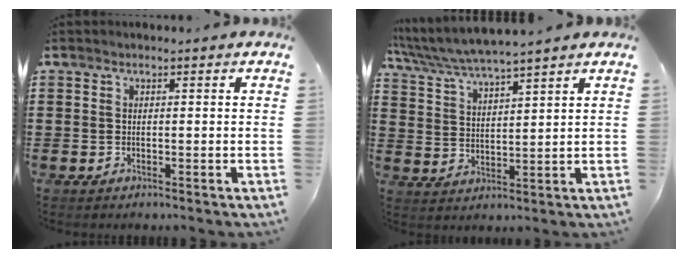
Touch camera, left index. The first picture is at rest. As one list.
[{"total": 4.7, "force": [4.4, -0.4, 1.6], "torque": [-0.049, -0.026, 0.075]}]